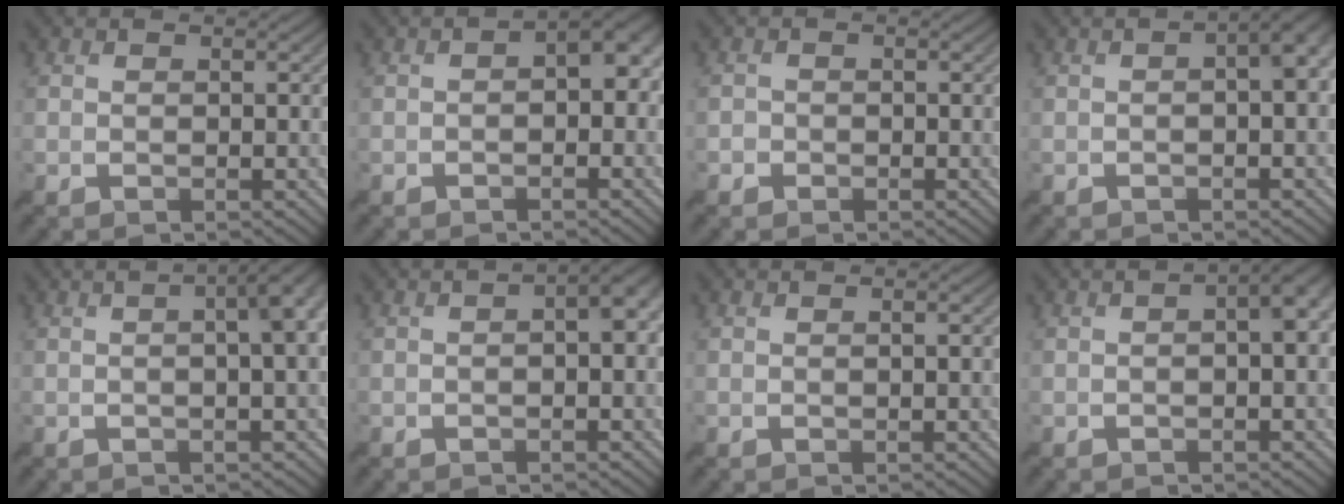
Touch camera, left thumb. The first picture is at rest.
{"total": 4.0, "force": [-0.4, 2.0, 3.5], "torque": [-0.044, 0.005, -0.010]}
{"total": 1.2, "force": [-0.6, 1.0, 0.0], "torque": [0.007, -0.001, -0.016]}
{"total": 4.5, "force": [-0.3, 1.0, 4.3], "torque": [-0.063, 0.010, -0.004]}
{"total": 8.2, "force": [0.6, 2.5, 7.8], "torque": [-0.074, 0.027, -0.008]}
{"total": 3.7, "force": [-0.4, 0.9, 3.5], "torque": [-0.055, 0.010, -0.007]}
{"total": 1.1, "force": [0.2, 0.1, 1.0], "torque": [-0.018, 0.005, 0.001]}
{"total": 4.1, "force": [-0.3, 0.8, 4.0], "torque": [-0.061, 0.010, -0.006]}